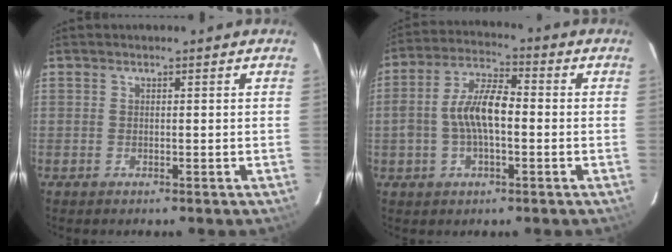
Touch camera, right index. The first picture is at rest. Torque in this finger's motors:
{"motor_torque": [0.36, -0.04, 0.30, 0.15]}